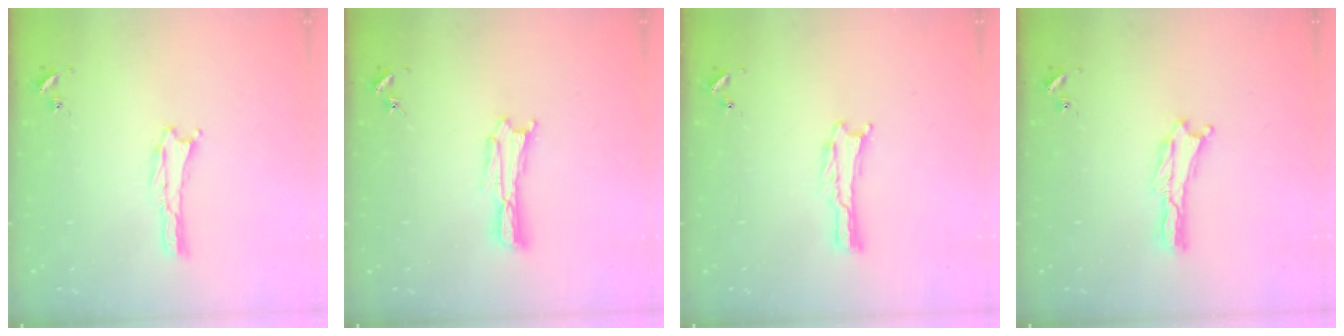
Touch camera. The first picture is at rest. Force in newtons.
{"total": 0.9, "press": 0.9, "slide": 0.2}
{"total": 0.0}
{"total": 0.0}